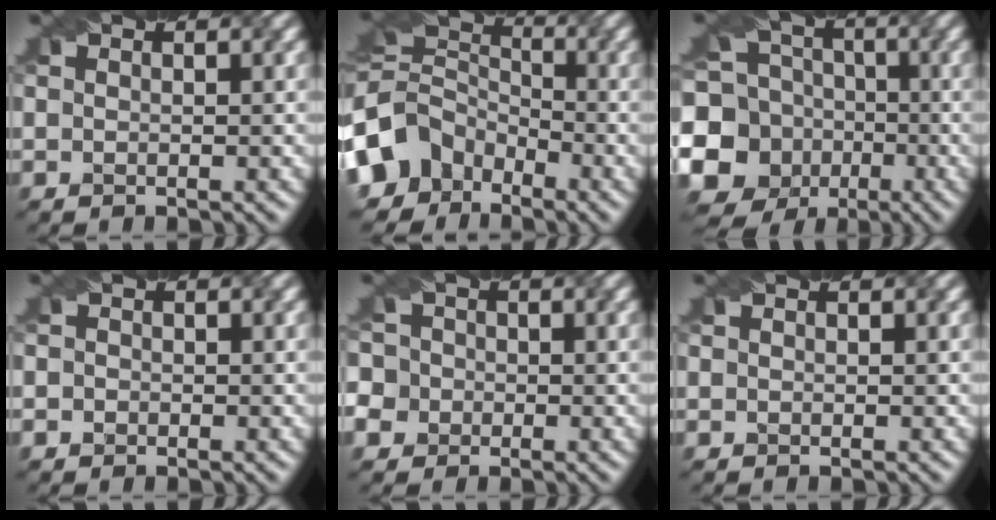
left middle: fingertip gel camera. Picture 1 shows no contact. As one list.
[{"total": 6.8, "force": [-3.9, 5.0, 2.4], "torque": [-0.051, 0.011, -0.087]}, {"total": 14.3, "force": [-3.7, 12.5, 5.7], "torque": [-0.120, -0.011, -0.082]}, {"total": 1.6, "force": [-0.1, 1.4, 0.7], "torque": [0.005, 0.026, -0.021]}, {"total": 7.6, "force": [-2.0, 6.9, 2.6], "torque": [-0.048, 0.026, -0.075]}, {"total": 0.0}]